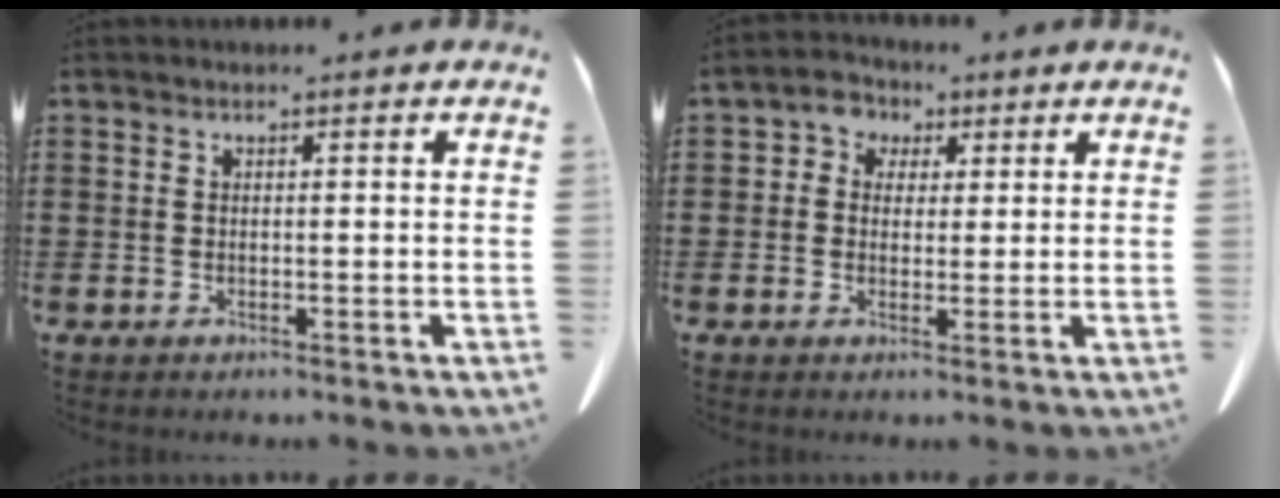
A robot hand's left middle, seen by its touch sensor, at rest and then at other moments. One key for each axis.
{"total": 3.2, "fx": 1.0, "fy": 3.0, "fz": 0.8, "tx": -0.033, "ty": 0.014, "tz": 0.014}